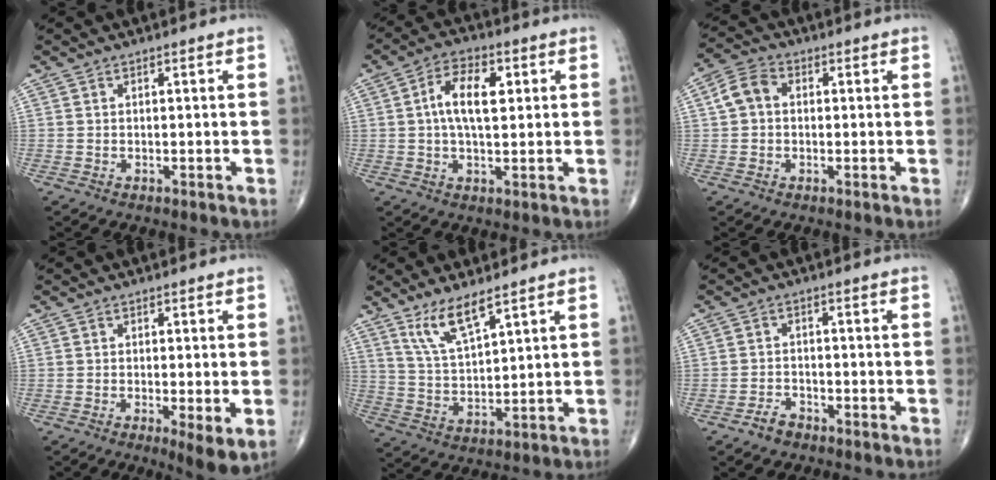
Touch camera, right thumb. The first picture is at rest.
{"total": 8.9, "force": [1.7, 4.4, 7.6], "torque": [-0.133, 0.012, 0.024]}
{"total": 5.3, "force": [0.4, 4.1, 3.4], "torque": [-0.063, 0.018, 0.000]}
{"total": 5.1, "force": [-1.2, 1.1, 4.8], "torque": [-0.083, -0.018, -0.023]}
{"total": 7.9, "force": [5.5, 1.7, 5.4], "torque": [-0.105, -0.037, 0.115]}
{"total": 2.6, "force": [-2.0, 1.5, 0.8], "torque": [-0.017, 0.011, -0.036]}